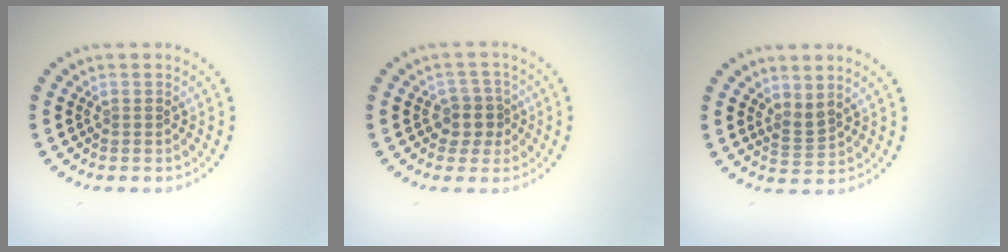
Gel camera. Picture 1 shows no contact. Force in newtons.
{"total": 2.4, "press": 2.0, "slide": 1.3}
{"total": 1.6, "press": 1.1, "slide": 1.2}